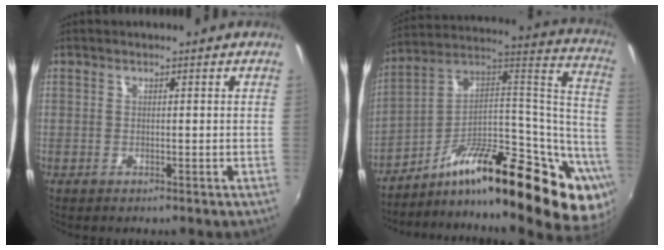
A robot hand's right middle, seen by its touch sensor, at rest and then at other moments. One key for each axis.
{"total": 28.6, "fx": -15.9, "fy": 8.2, "fz": 22.3, "tx": -0.274, "ty": 0.017, "tz": -0.252}